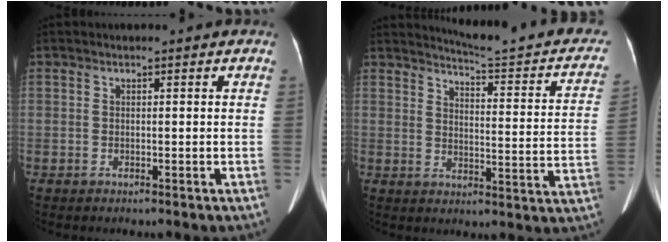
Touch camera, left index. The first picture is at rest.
{"total": 17.0, "force": [15.5, 1.9, 6.7], "torque": [-0.077, -0.059, 0.174]}